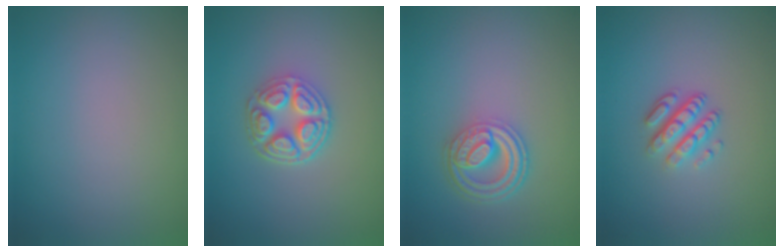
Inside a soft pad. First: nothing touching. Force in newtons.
{"total": 4.7, "press": 3.7, "slide": 2.9}
{"total": 4.6, "press": 3.4, "slide": 3.0}
{"total": 3.3, "press": 2.4, "slide": 2.3}